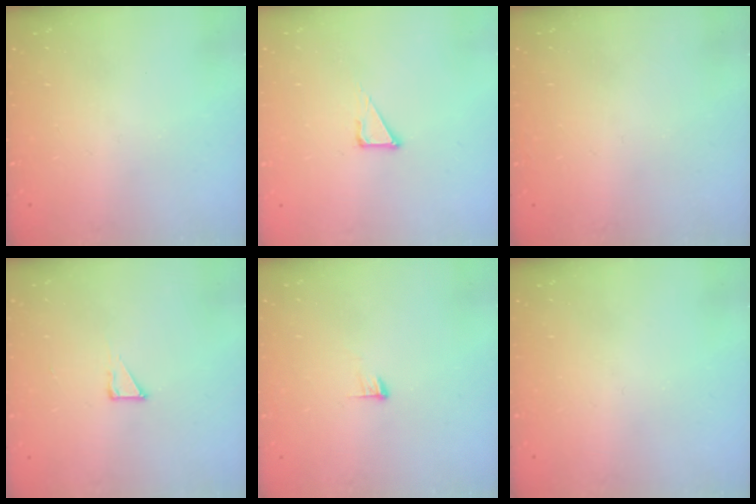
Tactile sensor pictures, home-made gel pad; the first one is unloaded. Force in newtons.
{"total": 3.3, "press": 3.3, "slide": 0.2}
{"total": 1.6, "press": 1.6, "slide": 0.1}
{"total": 2.6, "press": 2.6, "slide": 0.1}
{"total": 4.0, "press": 4.0, "slide": 0.3}
{"total": 0.0}